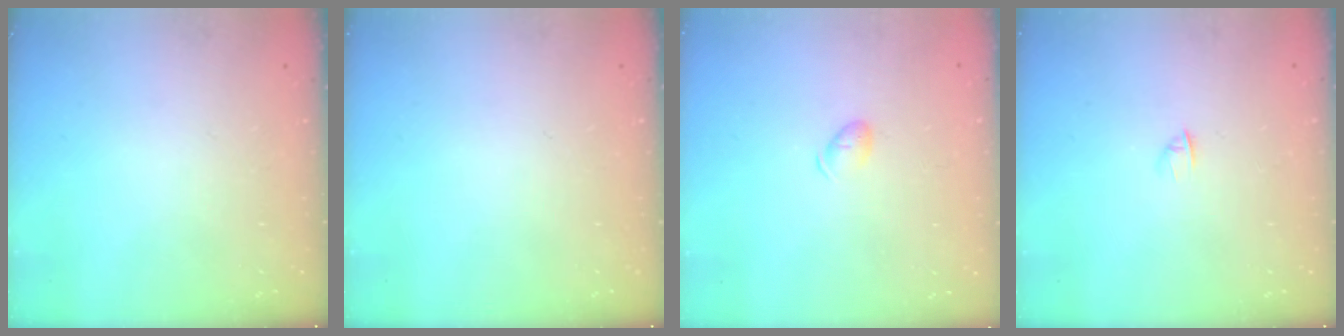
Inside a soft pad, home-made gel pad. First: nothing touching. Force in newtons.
{"total": 0.0}
{"total": 4.5, "press": 4.4, "slide": 0.8}
{"total": 1.6, "press": 1.5, "slide": 0.4}